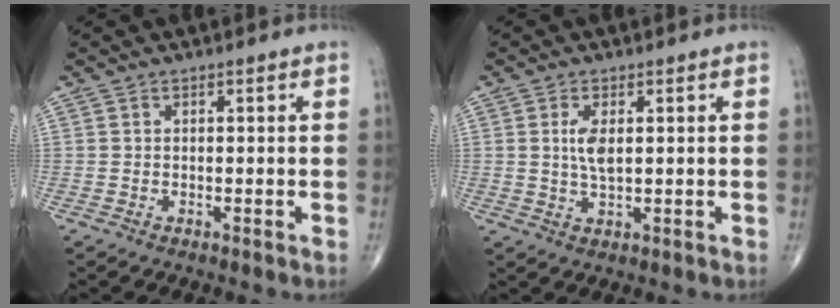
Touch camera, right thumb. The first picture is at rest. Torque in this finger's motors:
{"motor_torque": [0.51, 0.49, 0.37, -0.05, 0.02]}